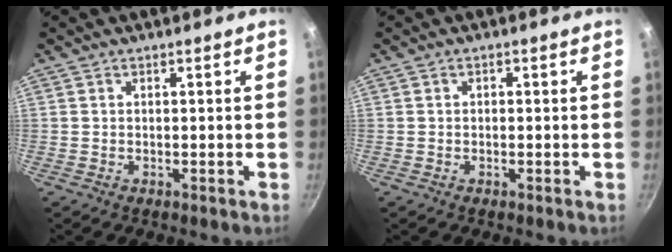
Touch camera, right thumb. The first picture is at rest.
{"total": 0.7, "force": [-0.1, 0.6, 0.4], "torque": [-0.005, 0.005, -0.001]}